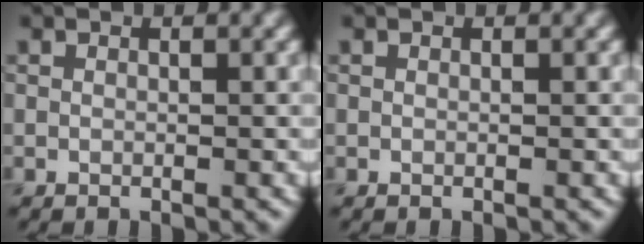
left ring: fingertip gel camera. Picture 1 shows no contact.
{"total": 0.0}